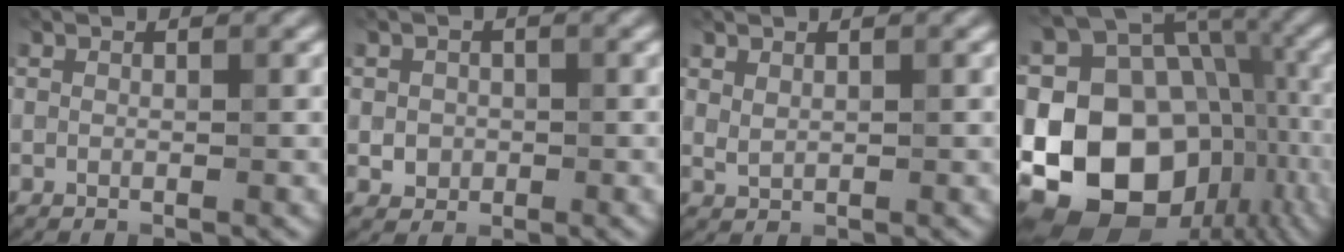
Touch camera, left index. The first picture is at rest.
{"total": 1.7, "force": [-0.2, 1.6, 0.7], "torque": [-0.006, -0.005, -0.004]}
{"total": 0.9, "force": [0.7, 0.5, 0.5], "torque": [-0.013, -0.003, 0.019]}
{"total": 21.5, "force": [-4.9, 17.3, 11.7], "torque": [-0.195, 0.008, -0.080]}